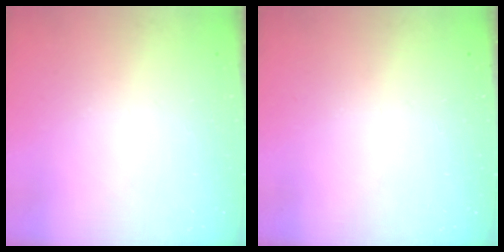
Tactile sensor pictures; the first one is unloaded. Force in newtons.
{"total": 0.0}